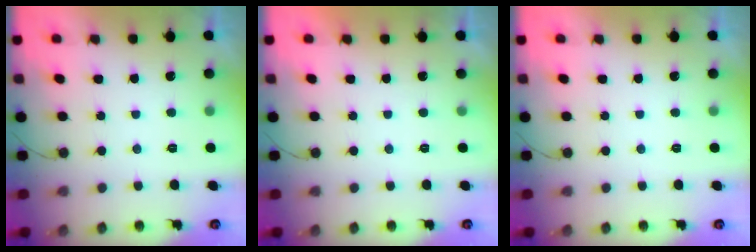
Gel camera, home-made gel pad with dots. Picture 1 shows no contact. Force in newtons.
{"total": 1.7, "press": 1.7, "slide": 0.1}
{"total": 0.0}